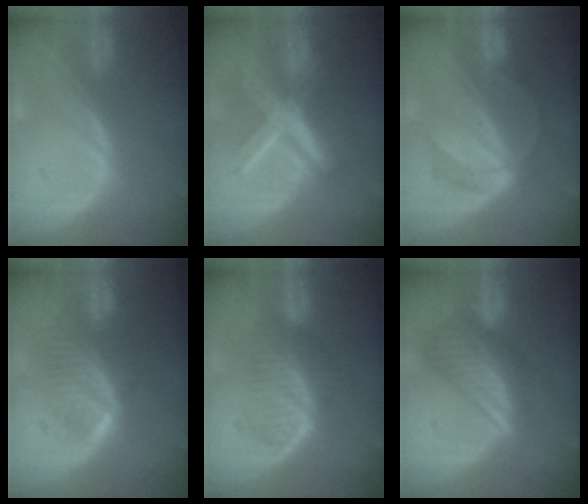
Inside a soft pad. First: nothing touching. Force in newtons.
{"total": 8.8, "press": 8.8, "slide": 0.7}
{"total": 4.9, "press": 4.9, "slide": 0.2}
{"total": 6.4, "press": 6.4, "slide": 0.9}
{"total": 5.9, "press": 5.8, "slide": 1.3}
{"total": 8.3, "press": 7.5, "slide": 3.6}